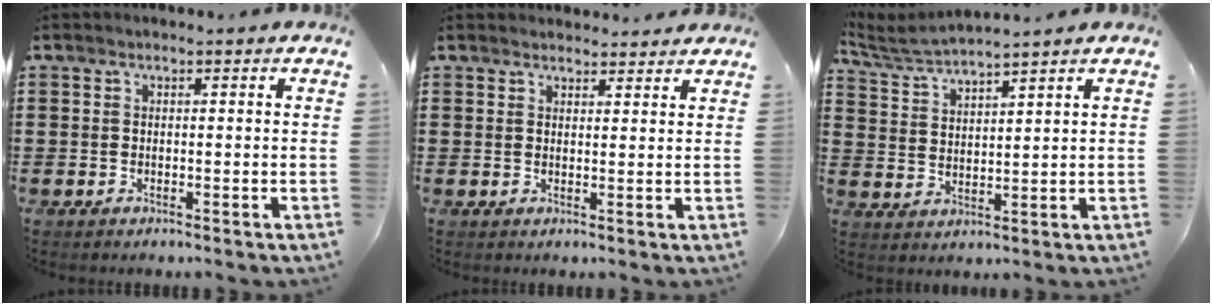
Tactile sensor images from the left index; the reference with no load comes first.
{"total": 2.0, "force": [2.0, 0.4, 0.0], "torque": [0.004, -0.004, 0.038]}
{"total": 4.4, "force": [4.2, 0.1, 1.2], "torque": [-0.047, -0.030, 0.067]}